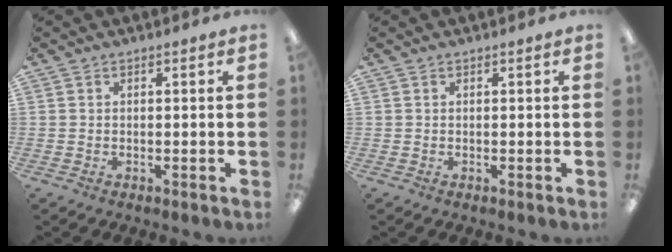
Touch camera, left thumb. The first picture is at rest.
{"total": 0.0}